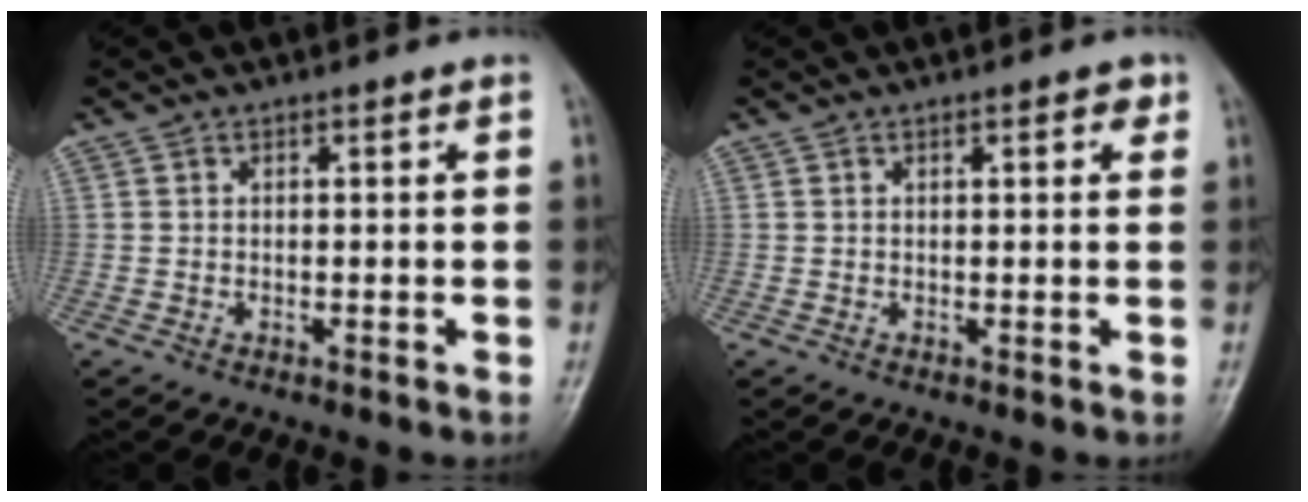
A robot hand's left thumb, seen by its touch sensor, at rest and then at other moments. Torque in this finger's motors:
{"motor_torque": [-0.06, 0.02, 0.18, 0.18, 0.05]}